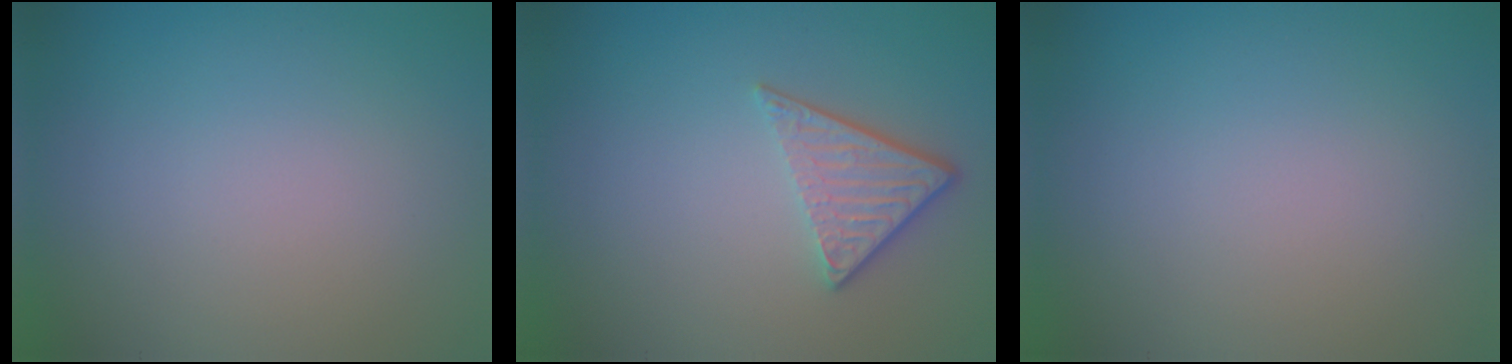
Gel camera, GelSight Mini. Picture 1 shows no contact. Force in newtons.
{"total": 3.0, "press": 2.3, "slide": 2.0}
{"total": 0.0}